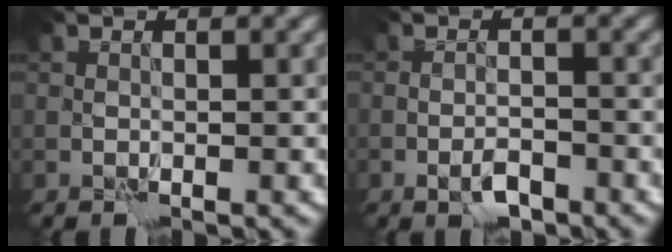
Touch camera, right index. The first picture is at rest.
{"total": 1.6, "force": [-1.0, 0.6, 1.1], "torque": [-0.018, 0.000, -0.020]}